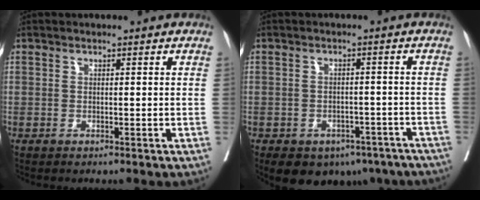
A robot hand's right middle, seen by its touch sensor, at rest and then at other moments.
{"total": 15.3, "force": [-9.9, 9.6, 6.4], "torque": [-0.139, -0.007, -0.110]}